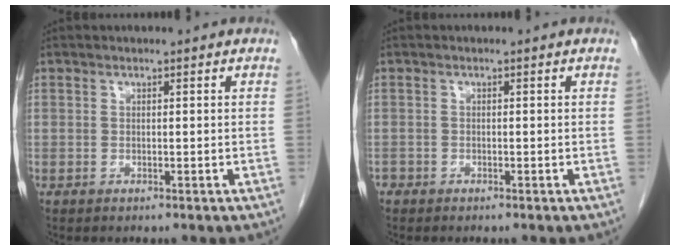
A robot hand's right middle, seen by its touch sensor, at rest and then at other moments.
{"total": 0.9, "force": [-0.7, 0.6, 0.1], "torque": [-0.007, 0.001, -0.012]}